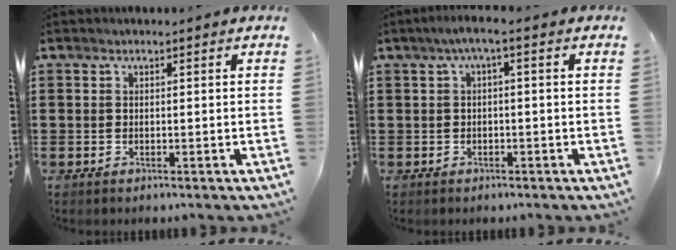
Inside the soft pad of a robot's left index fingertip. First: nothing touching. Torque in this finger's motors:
{"motor_torque": [0.48, -0.45, 0.31, 0.07]}